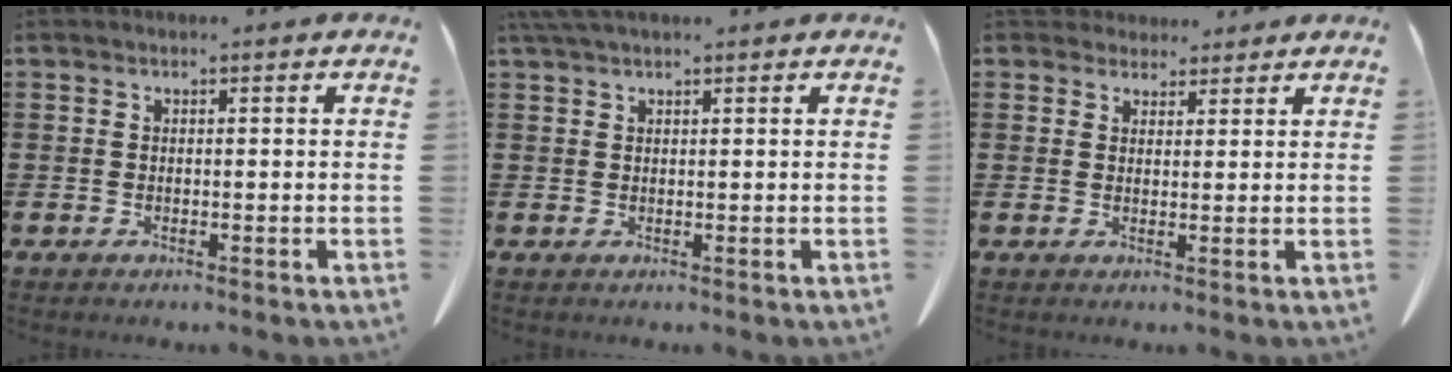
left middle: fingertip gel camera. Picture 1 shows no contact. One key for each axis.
{"total": 2.2, "fx": 1.7, "fy": 0.3, "fz": 1.3, "tx": -0.030, "ty": 0.000, "tz": 0.032}
{"total": 2.9, "fx": 2.6, "fy": 1.2, "fz": 0.2, "tx": -0.004, "ty": -0.003, "tz": 0.049}